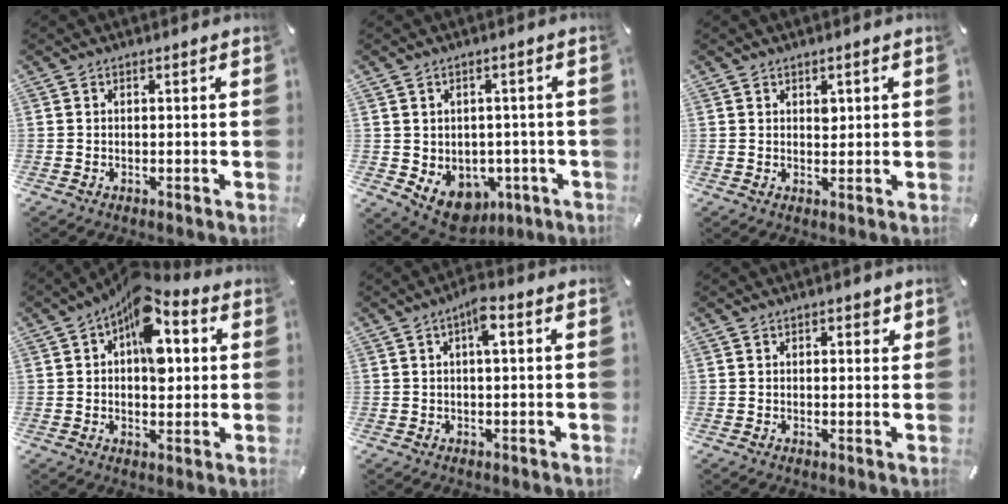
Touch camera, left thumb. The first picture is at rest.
{"total": 7.2, "force": [-2.4, 6.2, 2.7], "torque": [-0.037, 0.001, -0.037]}
{"total": 1.9, "force": [0.8, 1.4, 1.1], "torque": [0.003, -0.008, 0.009]}
{"total": 13.3, "force": [4.7, 7.7, 9.8], "torque": [-0.117, -0.033, 0.079]}
{"total": 4.5, "force": [1.3, 1.4, 4.1], "torque": [-0.068, 0.003, 0.017]}
{"total": 1.7, "force": [0.9, 1.0, 1.0], "torque": [-0.007, -0.002, 0.011]}